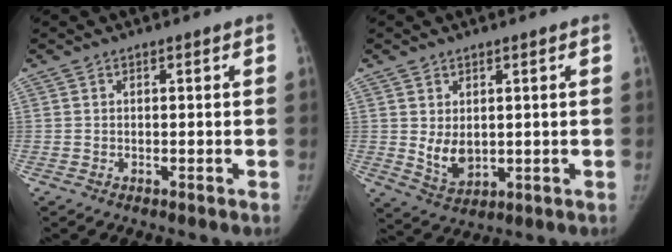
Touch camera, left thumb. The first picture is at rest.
{"total": 5.4, "force": [0.6, 3.8, 3.8], "torque": [-0.052, -0.018, 0.027]}